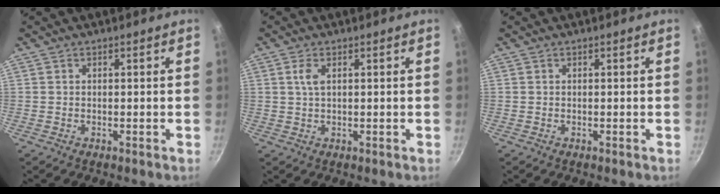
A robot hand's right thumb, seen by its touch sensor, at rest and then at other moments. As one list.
[{"total": 2.5, "force": [0.8, 1.1, 2.1], "torque": [-0.041, -0.001, 0.017]}, {"total": 0.0}]